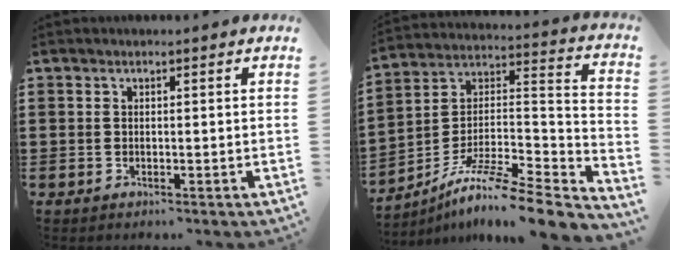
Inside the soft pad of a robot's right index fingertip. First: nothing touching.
{"total": 9.5, "force": [-7.6, 1.1, 5.5], "torque": [-0.098, 0.002, -0.152]}